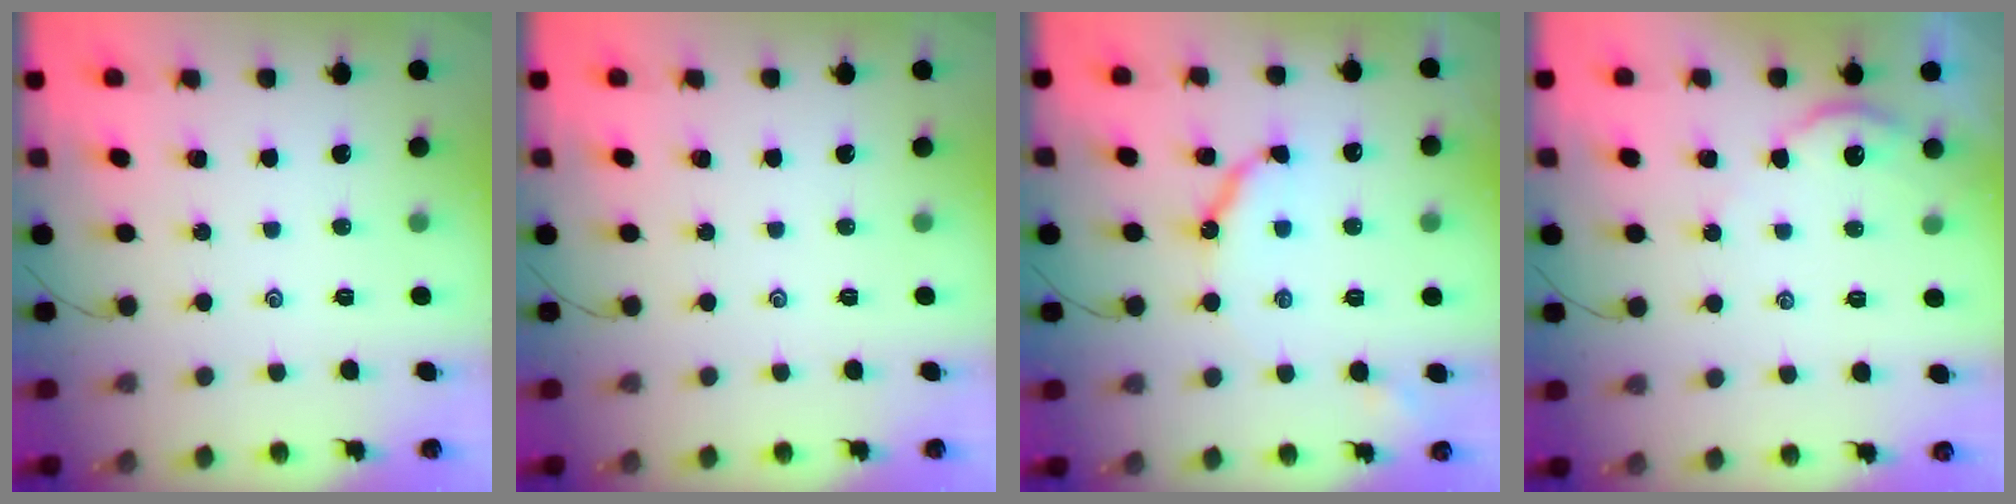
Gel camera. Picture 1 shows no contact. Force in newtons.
{"total": 0.0}
{"total": 8.3, "press": 8.2, "slide": 0.8}
{"total": 2.8, "press": 2.8, "slide": 0.4}